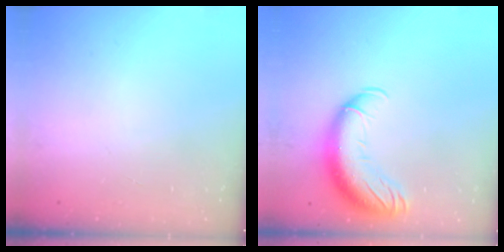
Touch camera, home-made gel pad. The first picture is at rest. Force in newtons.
{"total": 15.9, "press": 15.5, "slide": 3.6}